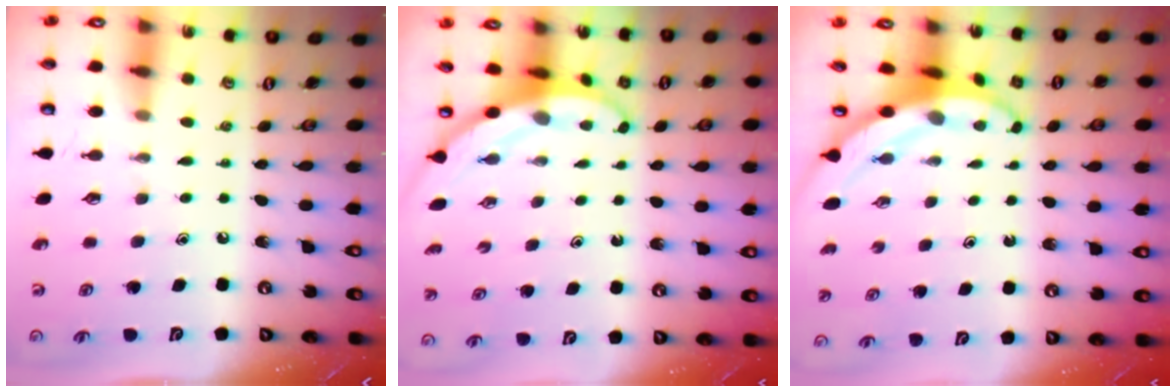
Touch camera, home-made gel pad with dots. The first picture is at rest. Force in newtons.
{"total": 3.1, "press": 3.1, "slide": 0.2}
{"total": 3.9, "press": 3.9, "slide": 0.5}